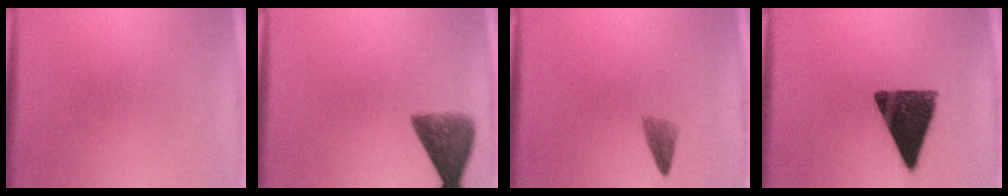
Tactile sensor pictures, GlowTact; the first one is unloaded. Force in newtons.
{"total": 6.5}
{"total": 1.7}
{"total": 12.8}